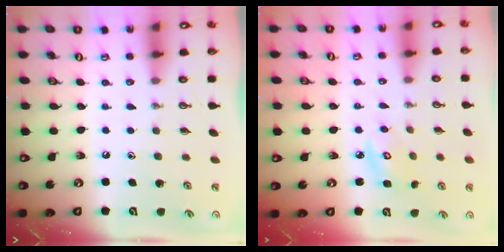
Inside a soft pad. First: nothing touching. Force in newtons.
{"total": 4.2, "press": 4.2, "slide": 0.3}